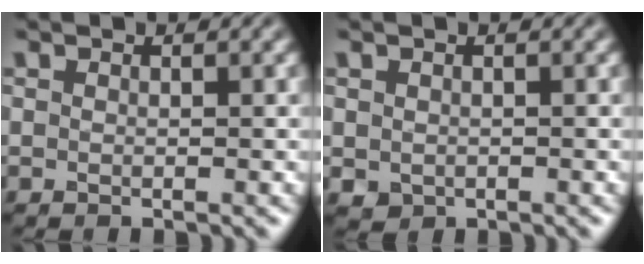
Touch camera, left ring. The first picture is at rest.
{"total": 0.9, "force": [-0.1, 0.9, 0.3], "torque": [-0.004, -0.006, 0.000]}